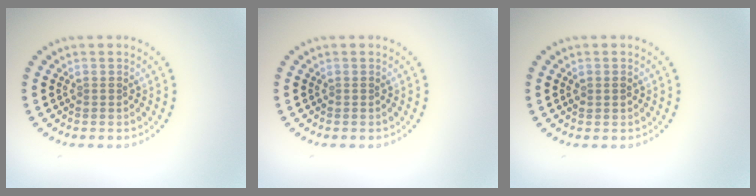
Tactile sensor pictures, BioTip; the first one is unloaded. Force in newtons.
{"total": 0.0}
{"total": 0.7, "press": 0.7, "slide": 0.3}